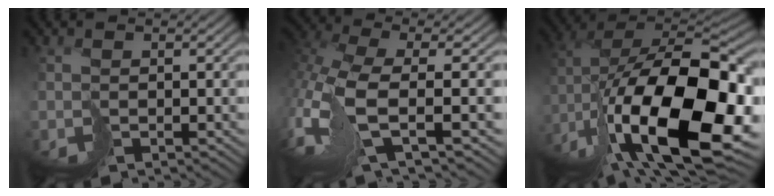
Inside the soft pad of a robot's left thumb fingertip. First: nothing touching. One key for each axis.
{"total": 10.1, "fx": -2.5, "fy": 3.0, "fz": 9.2, "tx": -0.221, "ty": -0.007, "tz": -0.064}
{"total": 19.9, "fx": -8.0, "fy": 9.3, "fz": 15.7, "tx": -0.283, "ty": -0.016, "tz": -0.123}